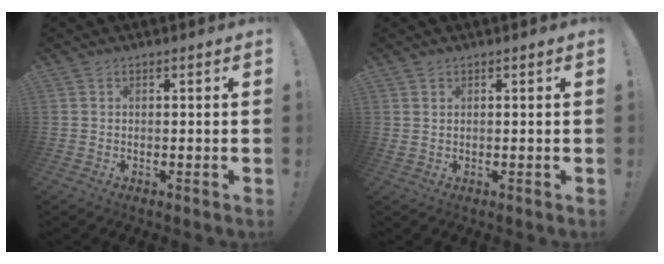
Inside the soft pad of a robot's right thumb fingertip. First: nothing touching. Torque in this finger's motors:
{"motor_torque": [-0.05, 0.05, 0.03, 0.00, 0.02]}